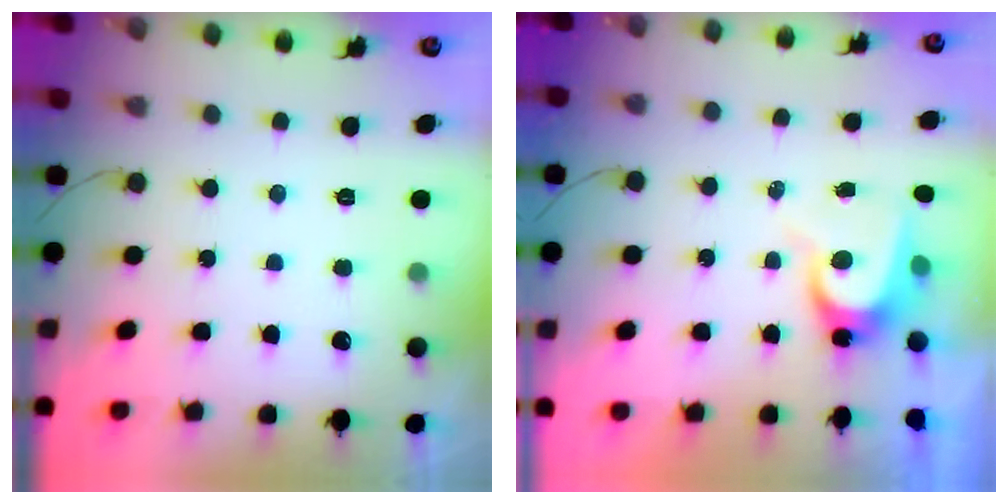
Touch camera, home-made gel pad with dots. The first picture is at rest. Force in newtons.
{"total": 7.7, "press": 7.7, "slide": 0.2}